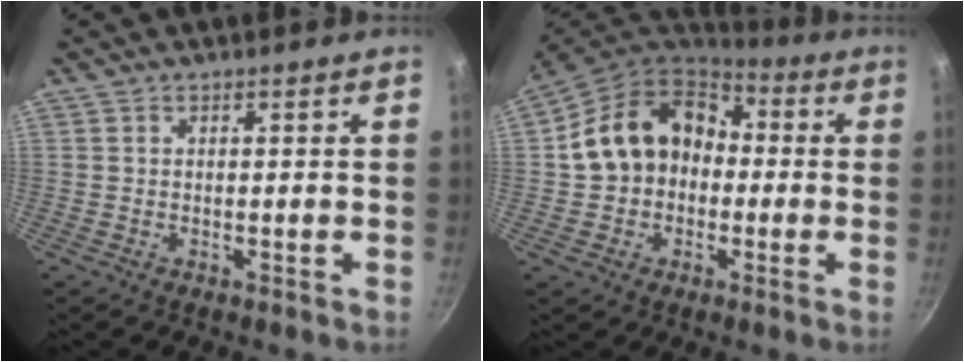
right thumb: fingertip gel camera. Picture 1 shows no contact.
{"total": 16.3, "force": [-0.3, 12.8, 10.0], "torque": [-0.147, 0.042, -0.015]}